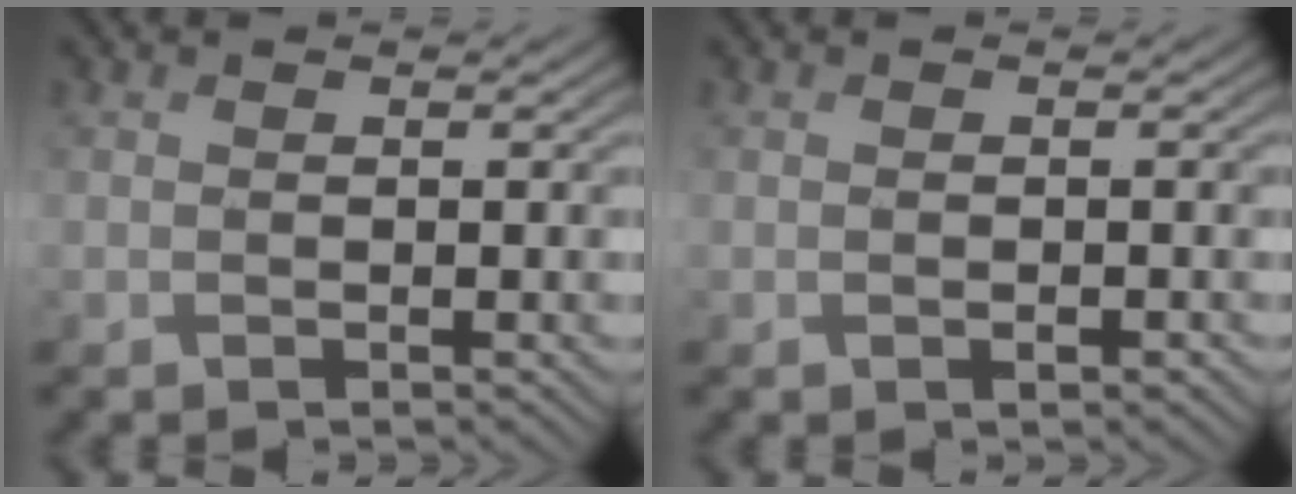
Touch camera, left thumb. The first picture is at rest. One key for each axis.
{"total": 1.1, "fx": -0.4, "fy": 0.5, "fz": 0.9, "tx": -0.013, "ty": -0.001, "tz": -0.004}